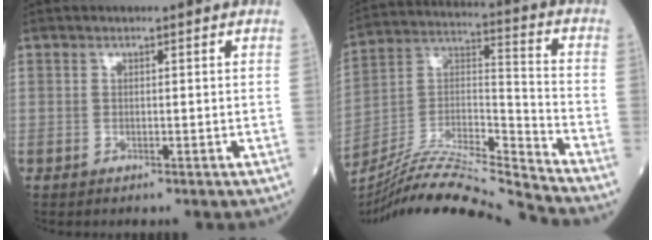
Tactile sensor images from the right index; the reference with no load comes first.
{"total": 20.1, "force": [-18.9, -1.5, 6.5], "torque": [-0.136, 0.012, -0.332]}